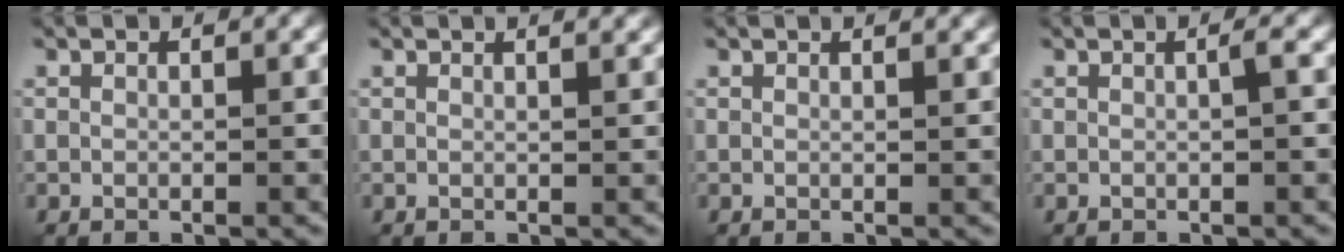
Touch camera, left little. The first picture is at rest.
{"total": 1.9, "force": [1.5, 0.6, 1.0], "torque": [-0.007, 0.002, 0.008]}
{"total": 1.5, "force": [1.2, 0.4, 0.7], "torque": [-0.006, 0.002, 0.008]}
{"total": 0.9, "force": [0.1, 0.2, 0.9], "torque": [-0.011, 0.006, -0.001]}